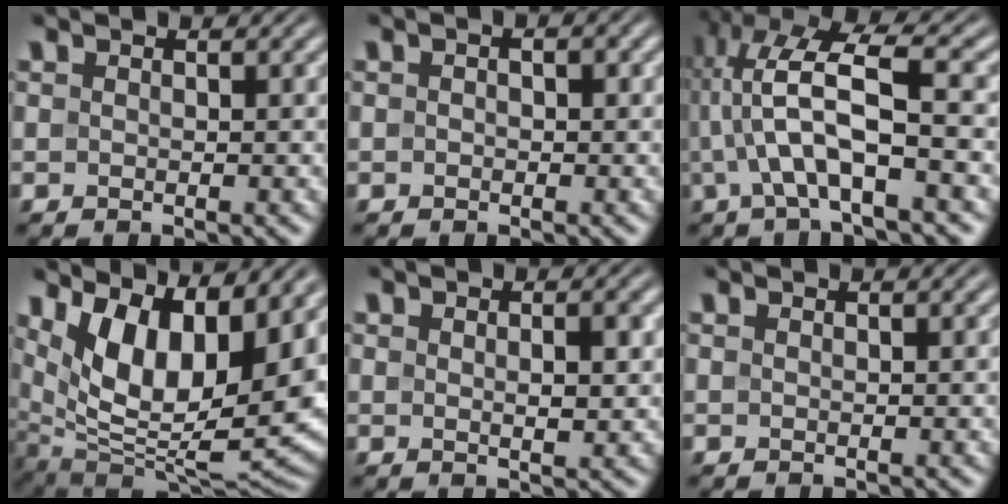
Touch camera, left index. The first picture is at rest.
{"total": 1.0, "force": [0.0, 0.6, 0.8], "torque": [-0.011, 0.001, -0.001]}
{"total": 8.2, "force": [-0.4, 2.3, 7.9], "torque": [-0.160, 0.020, -0.012]}
{"total": 12.8, "force": [4.8, 6.0, 10.3], "torque": [-0.174, -0.015, 0.088]}
{"total": 2.2, "force": [0.5, 1.0, 1.9], "torque": [-0.030, -0.004, 0.011]}
{"total": 0.9, "force": [0.7, 0.2, 0.5], "torque": [-0.005, 0.004, 0.007]}